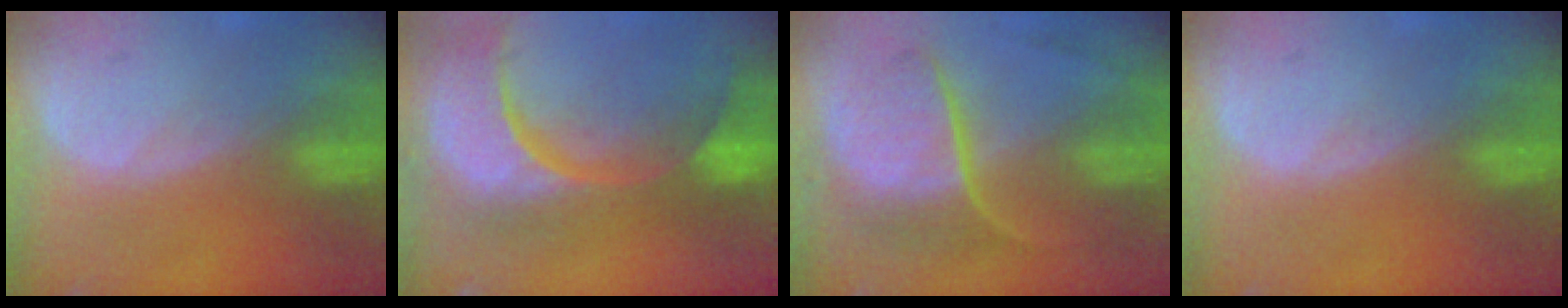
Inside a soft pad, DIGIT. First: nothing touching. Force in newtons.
{"total": 15.2, "press": 12.1, "slide": 9.2}
{"total": 9.2, "press": 7.6, "slide": 5.1}
{"total": 0.0}